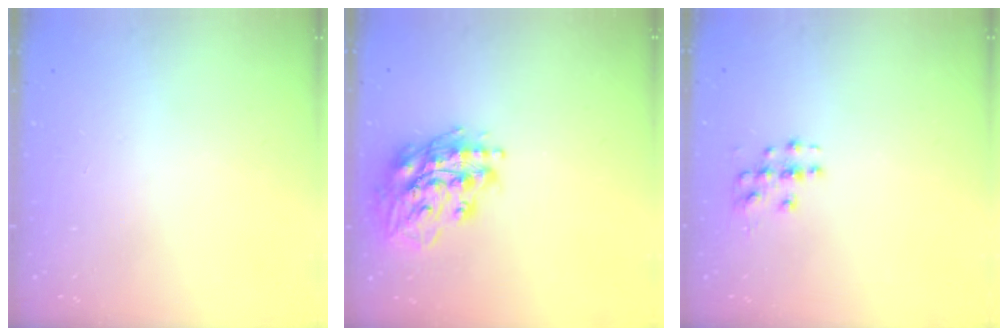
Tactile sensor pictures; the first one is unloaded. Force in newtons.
{"total": 17.6, "press": 17.4, "slide": 2.6}
{"total": 4.2, "press": 4.2, "slide": 0.1}